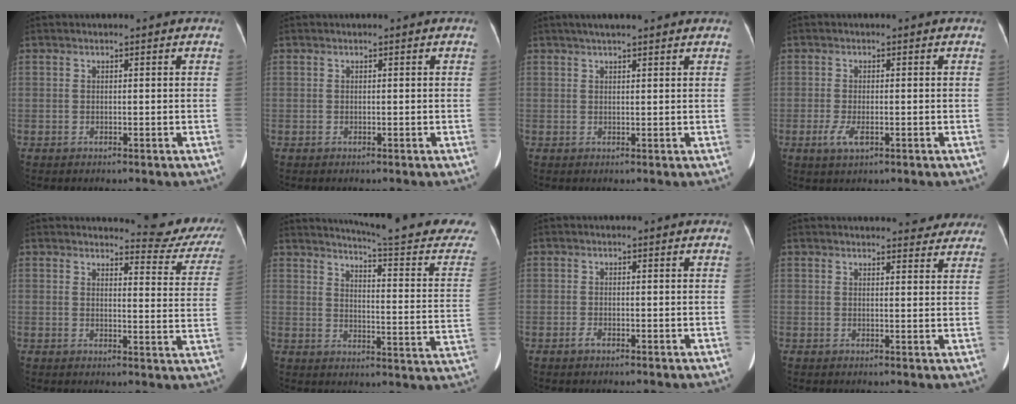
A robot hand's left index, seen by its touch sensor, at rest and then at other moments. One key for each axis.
{"total": 0.0}
{"total": 5.4, "fx": 4.4, "fy": 0.5, "fz": 3.1, "tx": -0.044, "ty": 0.031, "tz": 0.063}
{"total": 2.9, "fx": -1.1, "fy": 1.0, "fz": 2.5, "tx": -0.059, "ty": -0.006, "tz": -0.016}
{"total": 11.5, "fx": 11.2, "fy": 1.9, "fz": 1.8, "tx": 0.005, "ty": -0.067, "tz": 0.098}
{"total": 21.5, "fx": 20.3, "fy": -0.2, "fz": 7.3, "tx": -0.102, "ty": -0.116, "tz": 0.231}
{"total": 1.0, "fx": -0.7, "fy": 0.4, "fz": 0.6, "tx": -0.018, "ty": -0.001, "tz": -0.009}
{"total": 9.6, "fx": 8.9, "fy": 2.5, "fz": 2.4, "tx": -0.006, "ty": 0.000, "tz": 0.084}